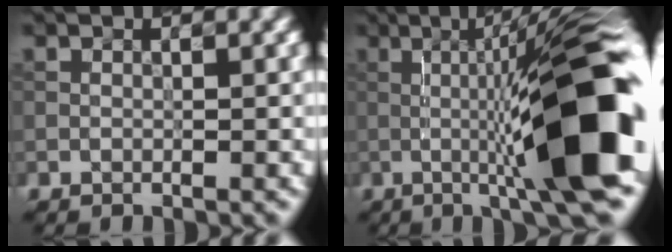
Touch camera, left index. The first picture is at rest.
{"total": 13.2, "force": [-2.3, 1.4, 12.9], "torque": [-0.182, 0.024, -0.036]}